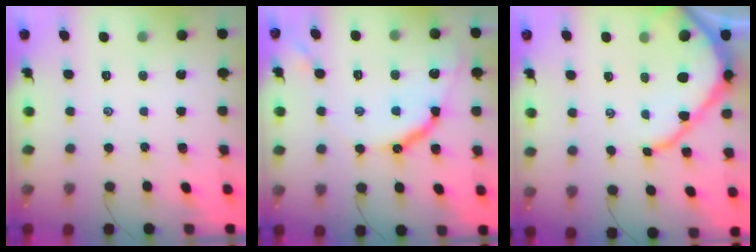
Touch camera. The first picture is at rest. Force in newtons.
{"total": 10.2, "press": 10.2, "slide": 0.5}
{"total": 11.2, "press": 11.1, "slide": 1.2}